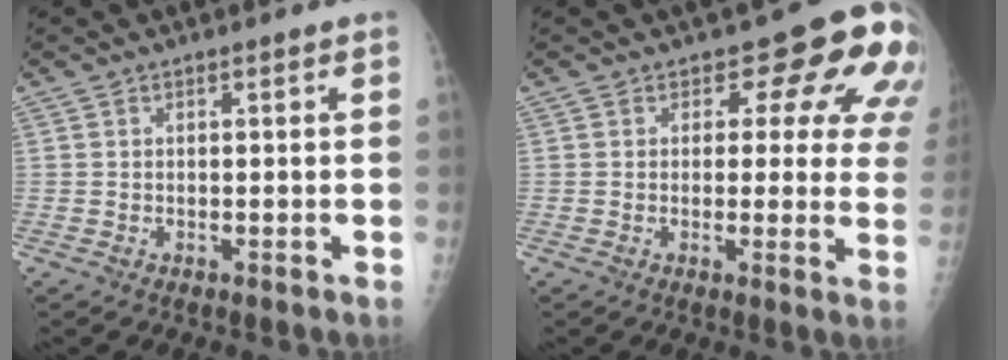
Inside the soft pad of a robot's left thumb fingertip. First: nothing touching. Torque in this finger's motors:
{"motor_torque": [0.22, 0.49, -0.06, -0.32, 0.06]}